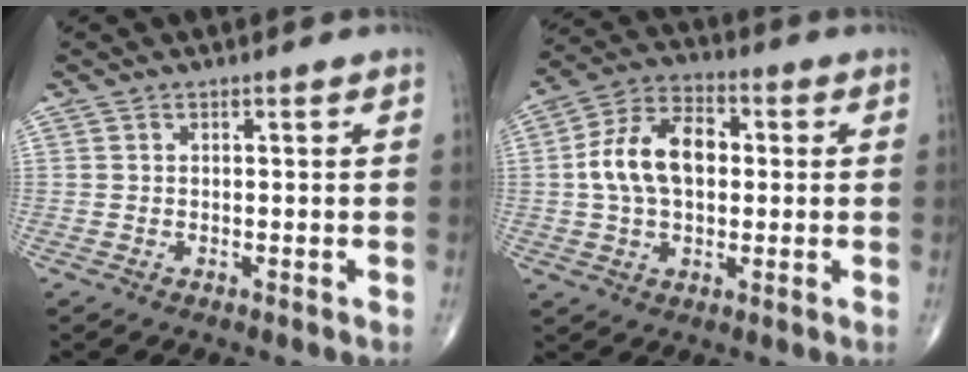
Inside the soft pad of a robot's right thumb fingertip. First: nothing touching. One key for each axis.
{"total": 12.9, "fx": 1.0, "fy": 8.1, "fz": 9.9, "tx": -0.172, "ty": 0.025, "tz": 0.010}